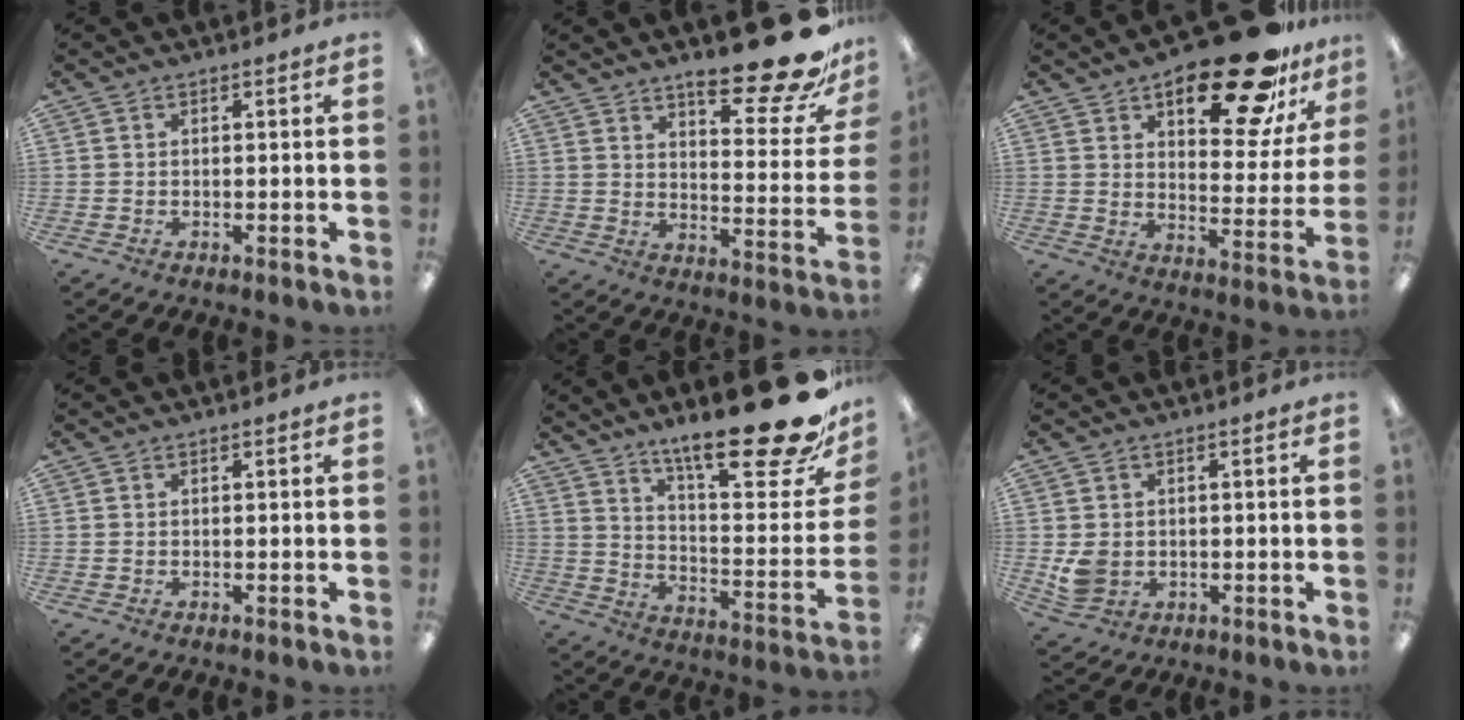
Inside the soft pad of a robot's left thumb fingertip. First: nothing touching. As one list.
[{"total": 19.1, "force": [13.7, 5.1, 12.3], "torque": [-0.164, -0.095, 0.219]}, {"total": 23.0, "force": [15.5, 9.1, 14.3], "torque": [-0.184, -0.096, 0.249]}, {"total": 0.0}, {"total": 24.8, "force": [17.6, 5.2, 16.7], "torque": [-0.234, -0.130, 0.282]}, {"total": 4.7, "force": [0.0, 4.1, 2.3], "torque": [-0.042, 0.003, 0.003]}]